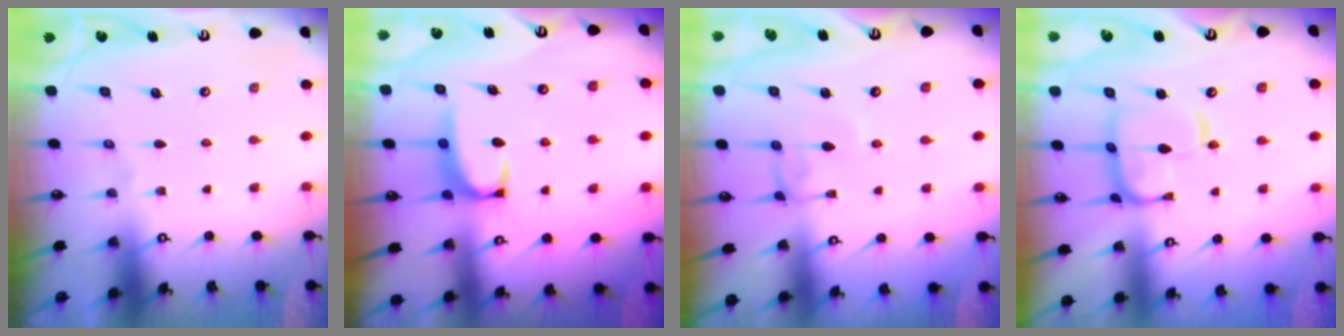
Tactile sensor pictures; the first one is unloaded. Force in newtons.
{"total": 2.2, "press": 2.1, "slide": 0.6}
{"total": 0.8, "press": 0.8, "slide": 0.2}
{"total": 8.8, "press": 8.8, "slide": 0.8}